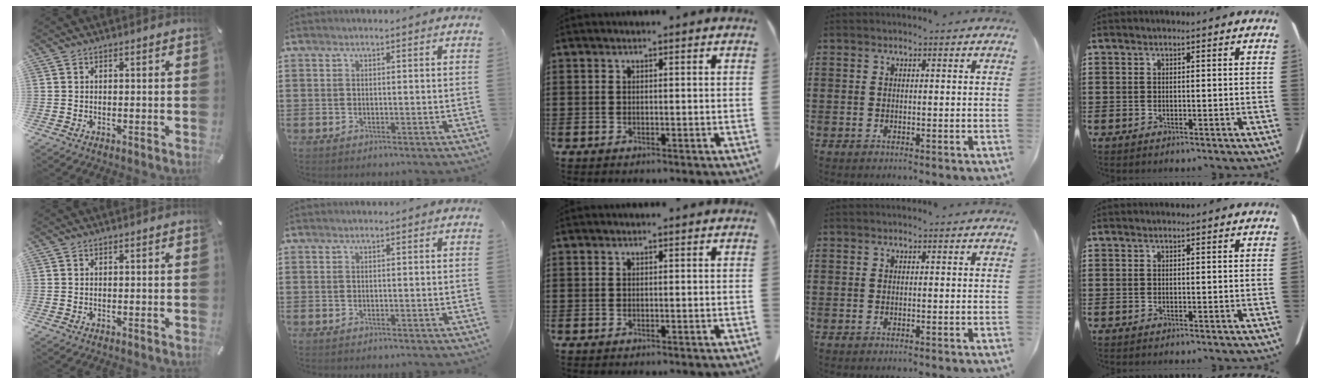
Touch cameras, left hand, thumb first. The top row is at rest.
{}